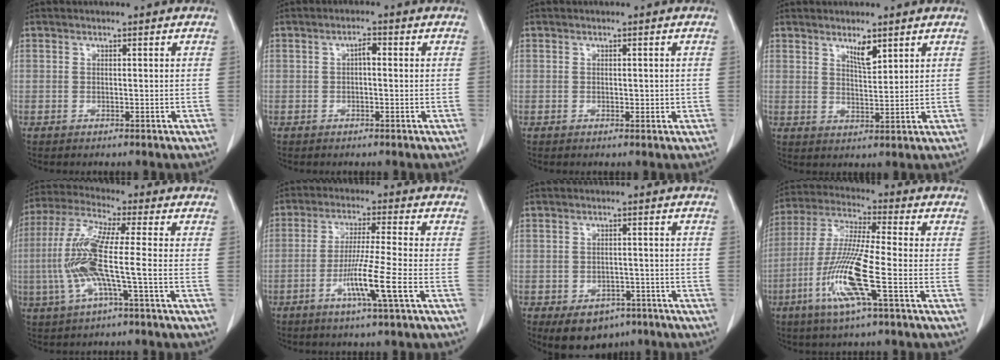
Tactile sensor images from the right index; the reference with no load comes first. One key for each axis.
{"total": 1.7, "fx": 0.1, "fy": 0.6, "fz": 1.5, "tx": -0.026, "ty": 0.006, "tz": 0.002}
{"total": 1.1, "fx": 0.0, "fy": 0.8, "fz": 0.8, "tx": -0.006, "ty": 0.001, "tz": 0.001}
{"total": 3.4, "fx": 2.4, "fy": 0.7, "fz": 2.3, "tx": -0.043, "ty": -0.005, "tz": 0.046}
{"total": 11.1, "fx": -1.9, "fy": 0.6, "fz": 10.9, "tx": -0.241, "ty": 0.007, "tz": -0.044}
{"total": 8.2, "fx": -3.2, "fy": -1.1, "fz": 7.5, "tx": -0.140, "ty": -0.015, "tz": -0.064}
{"total": 7.0, "fx": -4.4, "fy": 4.7, "fz": 2.8, "tx": -0.036, "ty": 0.008, "tz": -0.052}
{"total": 12.9, "fx": -4.5, "fy": 0.3, "fz": 12.1, "tx": -0.253, "ty": -0.014, "tz": -0.093}